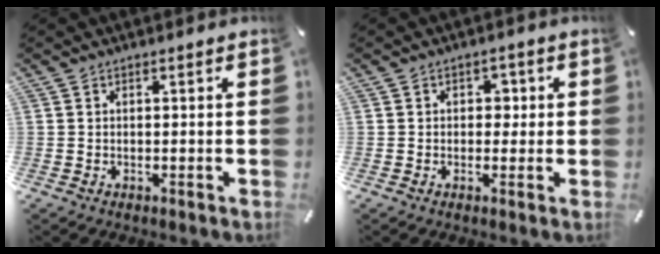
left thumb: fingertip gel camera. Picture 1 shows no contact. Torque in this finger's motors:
{"motor_torque": [0.14, 0.40, 0.03, -0.32, 0.00]}